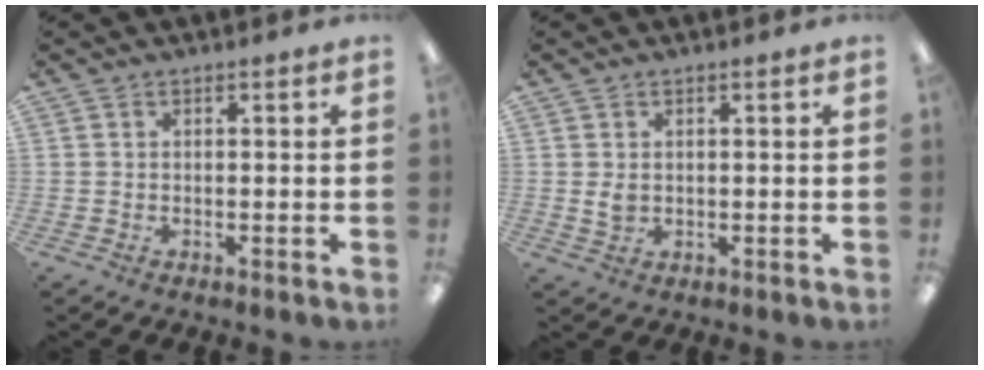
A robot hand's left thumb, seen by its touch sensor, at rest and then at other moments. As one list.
[{"total": 2.4, "force": [0.5, 1.6, 1.8], "torque": [-0.029, 0.000, 0.006]}]